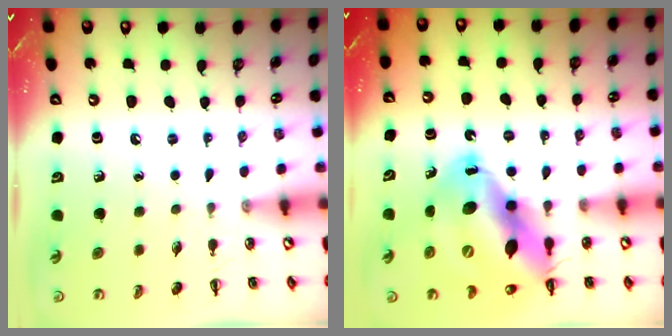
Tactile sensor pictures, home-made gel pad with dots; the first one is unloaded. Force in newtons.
{"total": 19.4, "press": 18.5, "slide": 5.6}